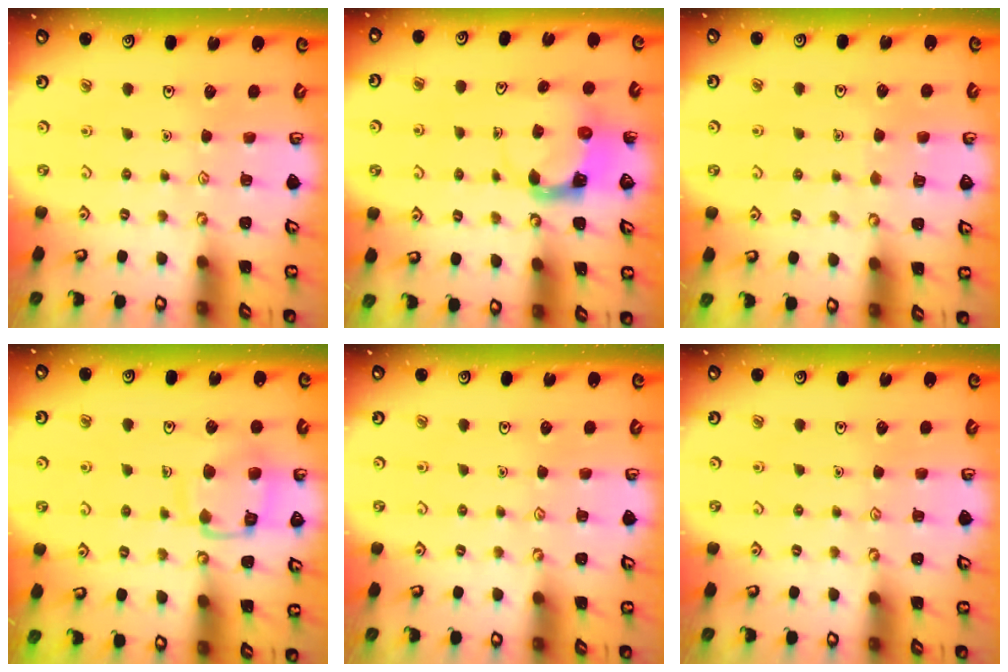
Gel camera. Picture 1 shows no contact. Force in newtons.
{"total": 3.7, "press": 3.7, "slide": 0.6}
{"total": 3.1, "press": 3.1, "slide": 0.4}
{"total": 12.6, "press": 12.6, "slide": 1.2}
{"total": 0.0}
{"total": 0.0}